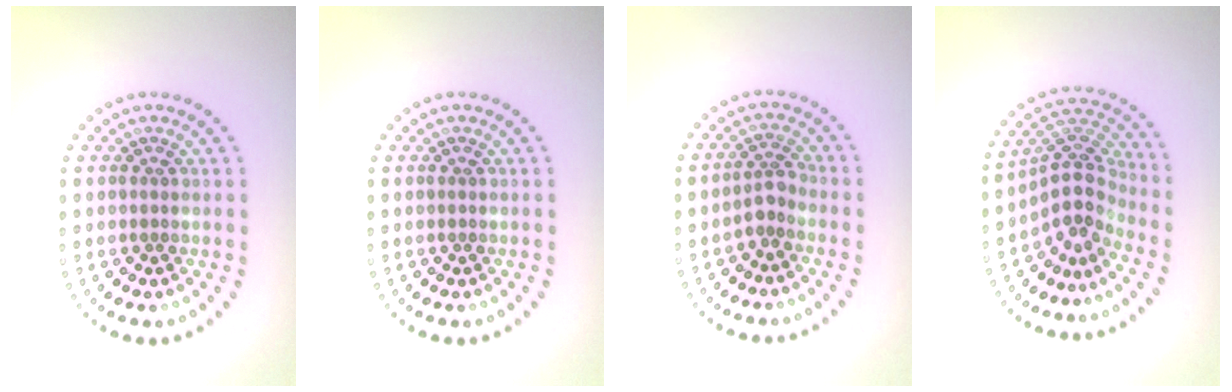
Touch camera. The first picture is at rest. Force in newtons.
{"total": 0.0}
{"total": 1.8, "press": 1.4, "slide": 1.2}
{"total": 3.8, "press": 2.7, "slide": 2.7}